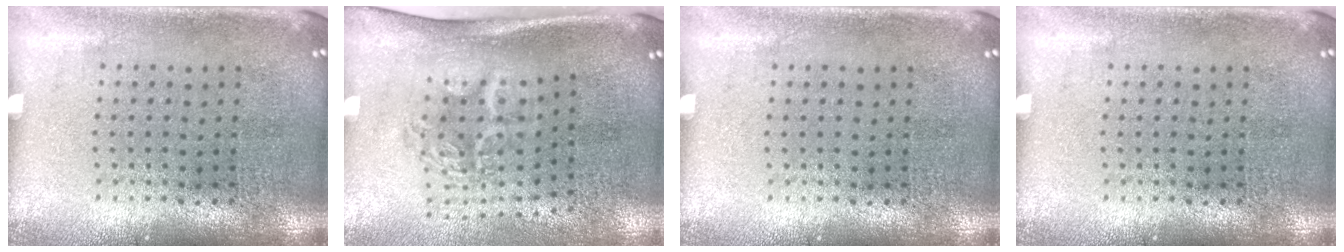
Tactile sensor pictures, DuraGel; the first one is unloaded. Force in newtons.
{"total": 1.9, "press": 1.3, "slide": 1.5}
{"total": 0.0}
{"total": 0.0}